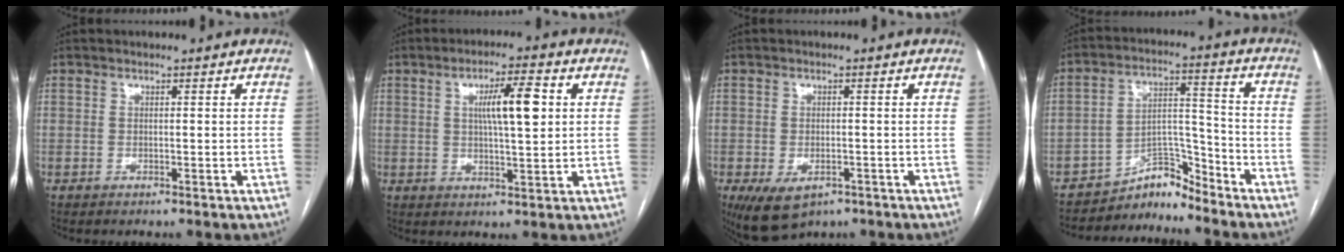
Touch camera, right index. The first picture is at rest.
{"total": 7.8, "force": [1.9, 1.2, 7.5], "torque": [-0.125, 0.010, 0.033]}
{"total": 6.4, "force": [-3.5, 3.5, 4.1], "torque": [-0.076, -0.009, -0.047]}
{"total": 6.2, "force": [-6.1, 1.1, -0.3], "torque": [0.017, 0.046, -0.102]}